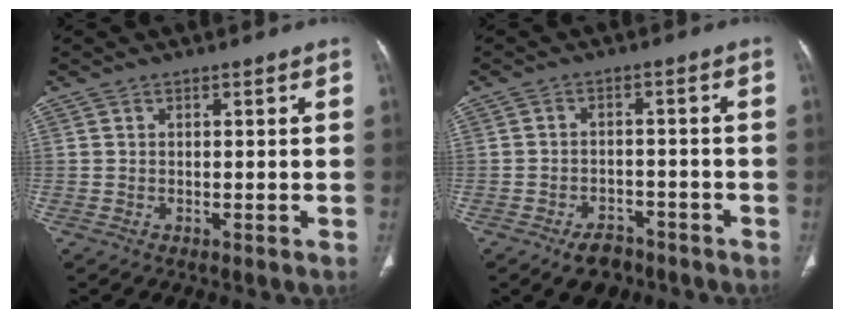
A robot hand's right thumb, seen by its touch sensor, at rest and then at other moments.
{"total": 5.8, "force": [-4.1, 3.4, 2.2], "torque": [-0.024, 0.023, -0.060]}